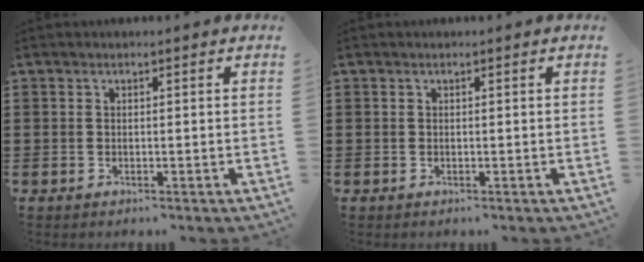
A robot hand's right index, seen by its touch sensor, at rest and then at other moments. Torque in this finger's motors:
{"motor_torque": [0.00, 0.00, 0.00, 0.00]}